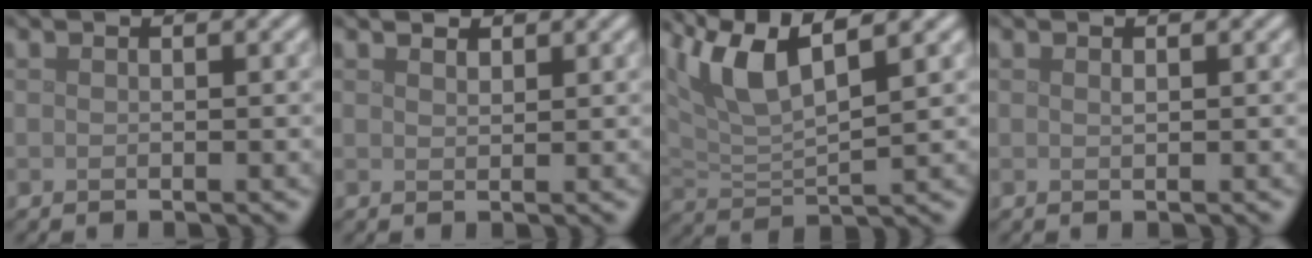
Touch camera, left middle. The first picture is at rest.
{"total": 1.1, "force": [1.0, 0.3, 0.3], "torque": [-0.010, -0.003, 0.018]}
{"total": 6.7, "force": [4.0, 1.9, 5.0], "torque": [-0.104, 0.012, 0.073]}
{"total": 0.0}